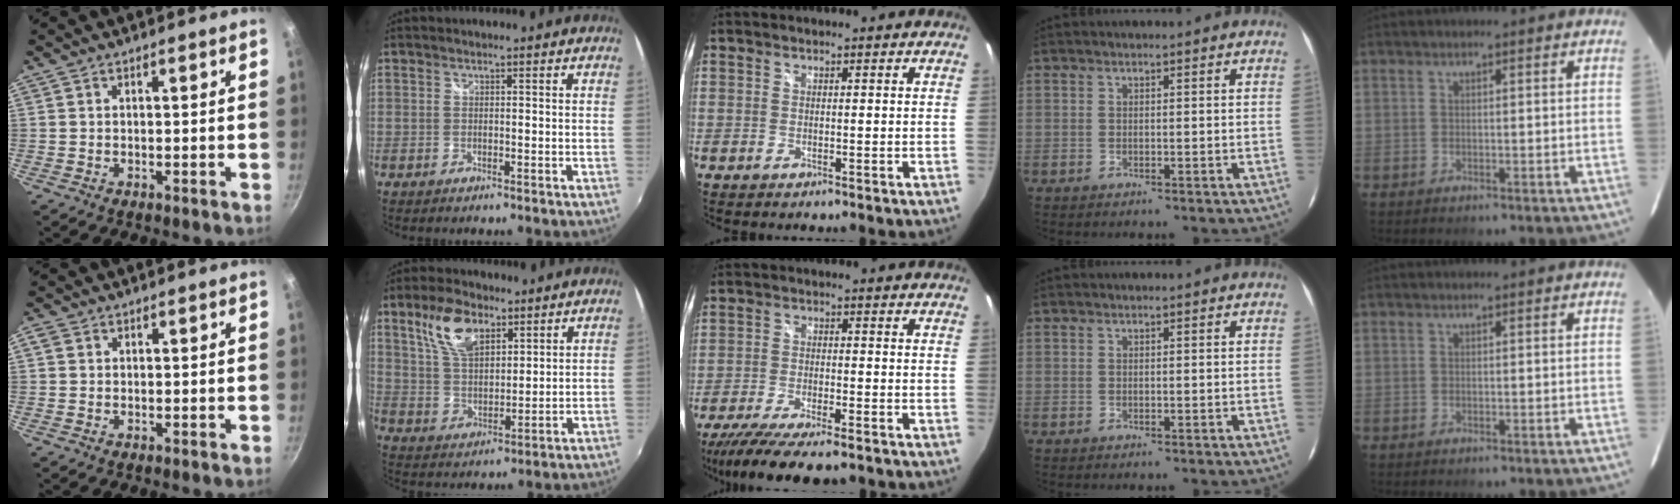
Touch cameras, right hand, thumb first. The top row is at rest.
{"thumb": {"total": 1.2, "force": [0.3, 1.0, 0.6], "torque": [-0.011, -0.001, 0.003]}, "index": {"total": 10.8, "force": [6.0, 5.4, 7.1], "torque": [-0.138, 0.018, 0.121]}, "middle": {"total": 13.2, "force": [-10.9, 2.2, 7.2], "torque": [-0.154, -0.046, -0.178]}}